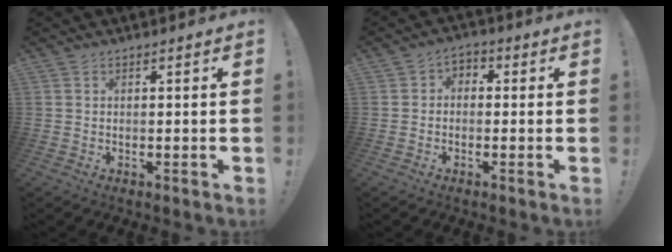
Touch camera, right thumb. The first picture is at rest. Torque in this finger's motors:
{"motor_torque": [0.18, 0.21, 0.05, -0.15, 0.09]}